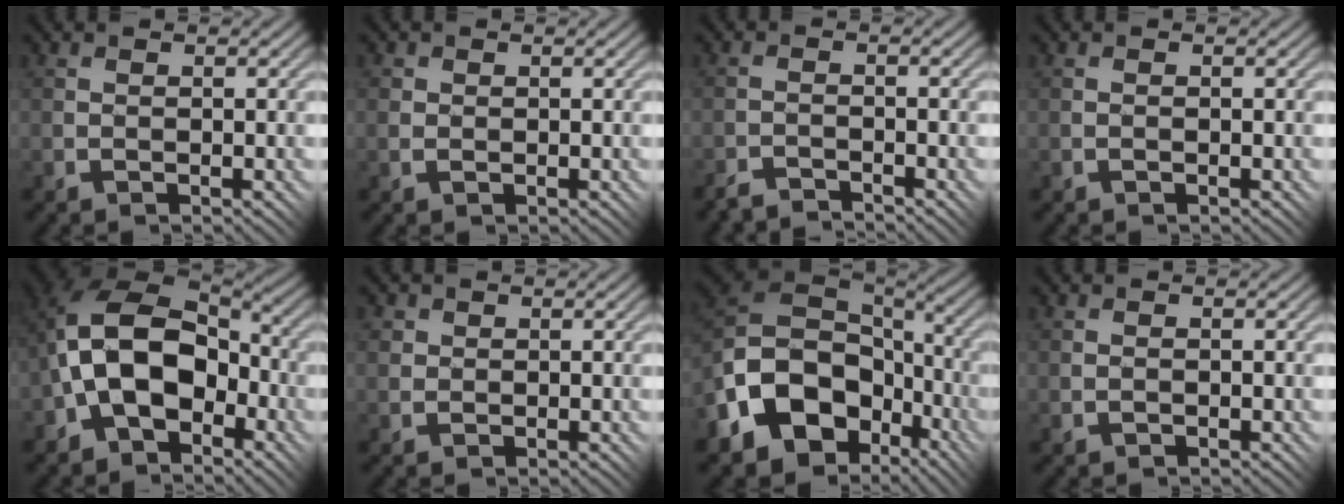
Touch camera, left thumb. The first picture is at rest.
{"total": 1.5, "force": [0.4, 1.4, 0.4], "torque": [-0.013, 0.007, 0.002]}
{"total": 2.6, "force": [-2.6, -0.2, 0.0], "torque": [0.002, 0.007, -0.057]}
{"total": 0.0}
{"total": 13.5, "force": [-2.8, 8.8, 9.8], "torque": [-0.188, -0.006, -0.054]}
{"total": 2.4, "force": [1.0, 2.1, 0.6], "torque": [-0.023, 0.010, 0.012]}
{"total": 16.4, "force": [-6.1, 12.6, 8.6], "torque": [-0.215, -0.018, -0.105]}
{"total": 0.6, "force": [-0.2, 0.4, 0.4], "torque": [-0.005, 0.002, -0.003]}